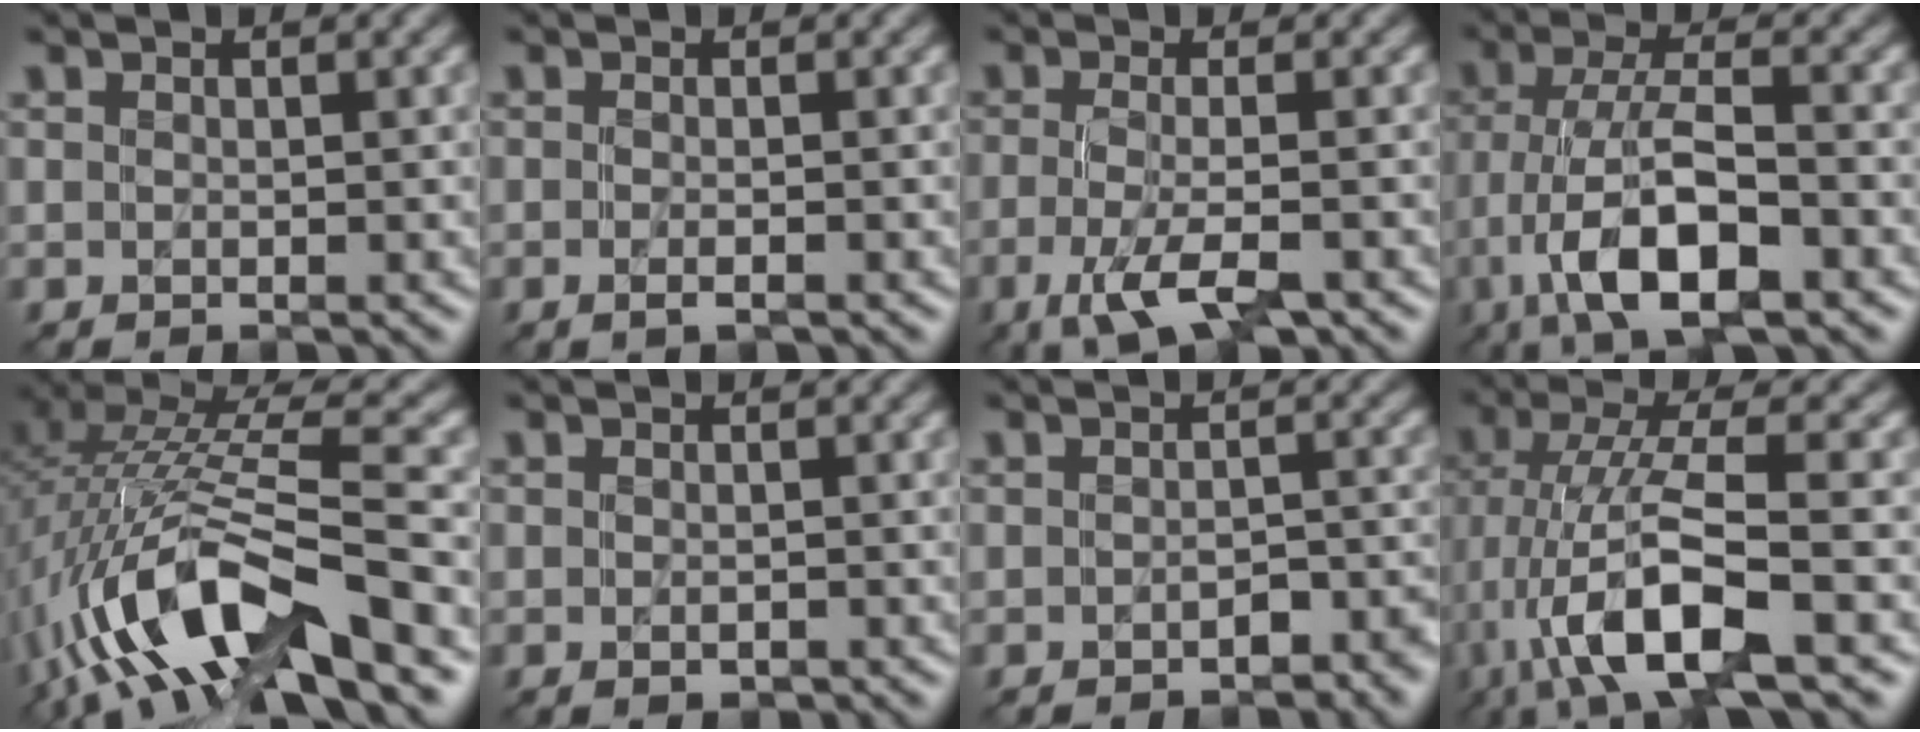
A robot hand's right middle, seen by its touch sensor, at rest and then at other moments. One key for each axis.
{"total": 1.5, "fx": -0.5, "fy": 0.5, "fz": 1.4, "tx": -0.020, "ty": -0.006, "tz": -0.012}
{"total": 5.0, "fx": -2.3, "fy": 1.4, "fz": 4.2, "tx": -0.084, "ty": -0.013, "tz": -0.048}
{"total": 9.3, "fx": -3.5, "fy": 3.3, "fz": 8.0, "tx": -0.150, "ty": 0.003, "tz": -0.068}
{"total": 13.6, "fx": -4.8, "fy": 4.7, "fz": 11.9, "tx": -0.243, "ty": 0.008, "tz": -0.082}
{"total": 0.9, "fx": -0.3, "fy": 0.4, "fz": 0.7, "tx": -0.013, "ty": -0.002, "tz": -0.004}
{"total": 2.3, "fx": -1.1, "fy": 1.3, "fz": 1.6, "tx": -0.025, "ty": 0.001, "tz": -0.013}
{"total": 9.6, "fx": -3.1, "fy": 2.5, "fz": 8.7, "tx": -0.161, "ty": 0.011, "tz": -0.061}